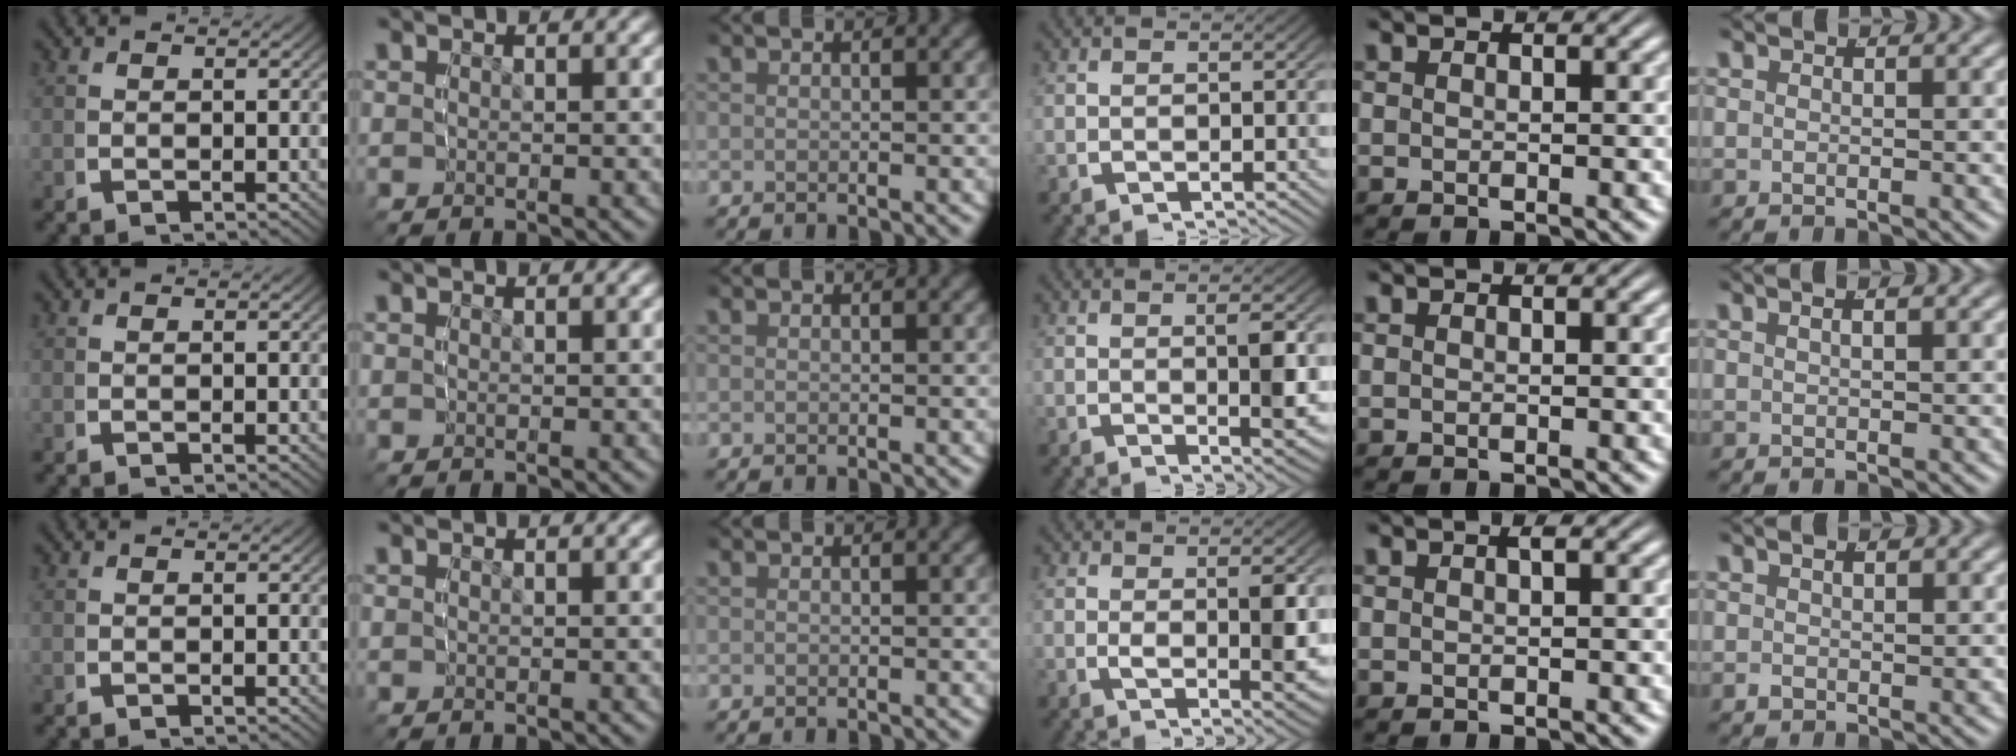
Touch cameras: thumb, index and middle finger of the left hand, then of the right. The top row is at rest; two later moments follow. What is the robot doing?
{"motion": "grasp_and_lifting", "object": "sponge"}